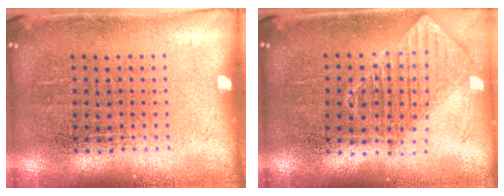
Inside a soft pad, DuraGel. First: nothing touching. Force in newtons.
{"total": 1.0, "press": 1.0, "slide": 0.2}